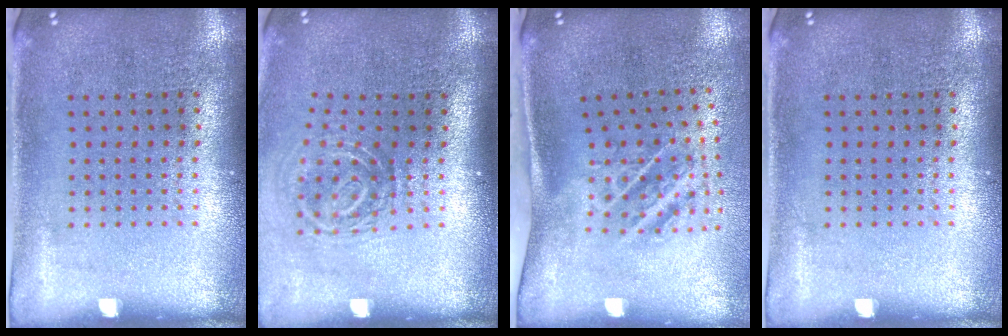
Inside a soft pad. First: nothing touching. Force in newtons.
{"total": 1.8, "press": 1.2, "slide": 1.4}
{"total": 1.9, "press": 1.1, "slide": 1.6}
{"total": 0.0}